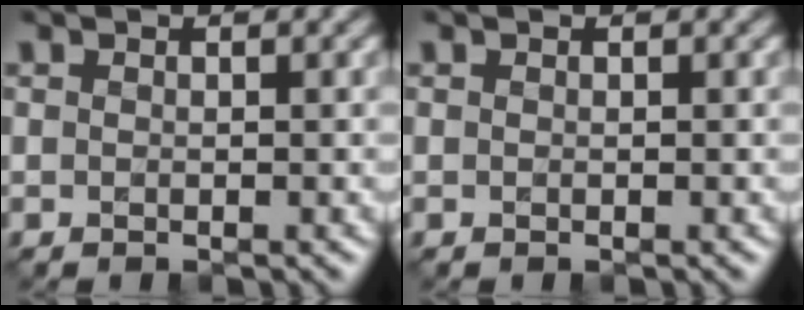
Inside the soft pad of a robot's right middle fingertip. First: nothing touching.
{"total": 0.0}